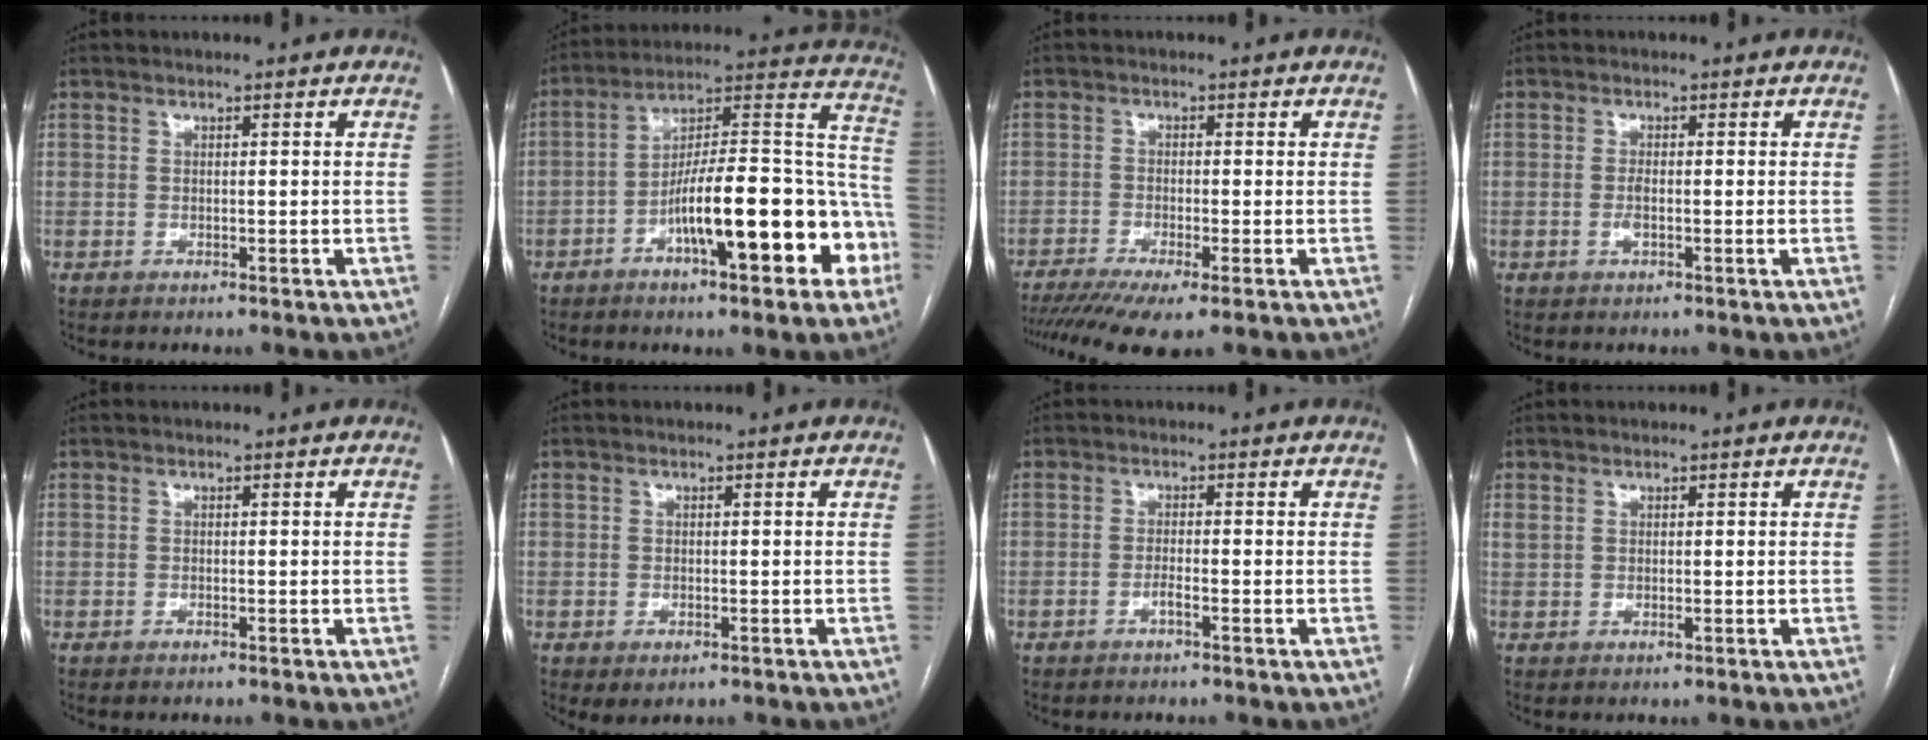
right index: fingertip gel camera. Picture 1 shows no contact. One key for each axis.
{"total": 20.9, "fx": -7.7, "fy": 4.7, "fz": 18.9, "tx": -0.232, "ty": 0.039, "tz": -0.107}
{"total": 8.7, "fx": -5.9, "fy": 1.1, "fz": 6.4, "tx": -0.106, "ty": -0.012, "tz": -0.099}
{"total": 1.9, "fx": -0.5, "fy": 0.3, "fz": 1.8, "tx": -0.039, "ty": -0.002, "tz": -0.009}
{"total": 0.0}
{"total": 1.9, "fx": -0.8, "fy": 1.1, "fz": 1.4, "tx": -0.019, "ty": -0.002, "tz": 0.001}
{"total": 1.6, "fx": -0.9, "fy": 0.1, "fz": 1.4, "tx": -0.026, "ty": 0.001, "tz": -0.017}
{"total": 1.1, "fx": 0.4, "fy": 0.6, "fz": 0.8, "tx": -0.027, "ty": 0.003, "tz": 0.012}